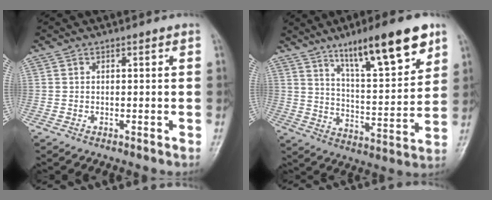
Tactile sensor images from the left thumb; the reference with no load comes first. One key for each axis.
{"total": 17.7, "fx": 10.8, "fy": 4.3, "fz": 13.3, "tx": -0.182, "ty": -0.051, "tz": 0.180}